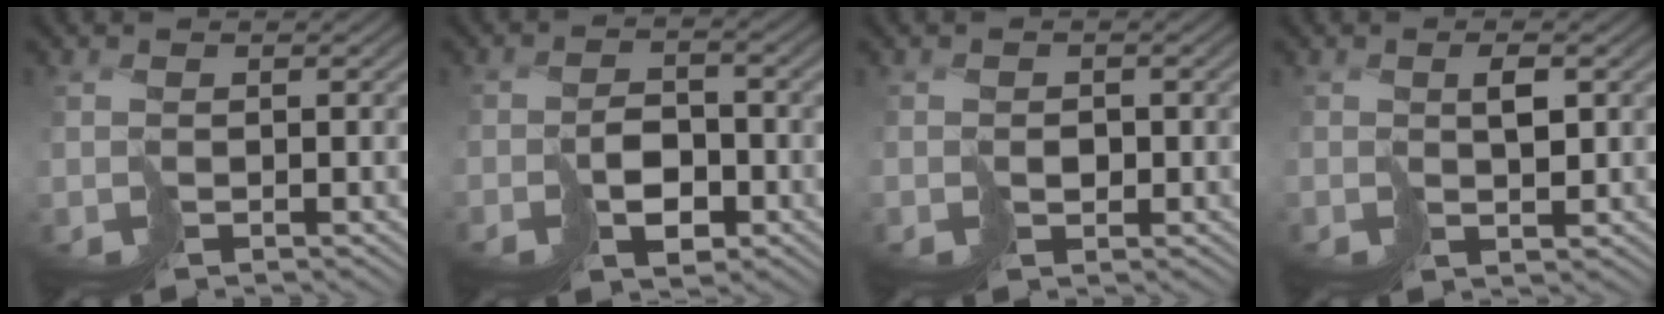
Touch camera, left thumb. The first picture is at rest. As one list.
[{"total": 2.9, "force": [-1.2, 2.0, 1.7], "torque": [-0.015, 0.006, -0.022]}, {"total": 0.9, "force": [0.1, 0.9, -0.1], "torque": [0.013, 0.002, 0.006]}, {"total": 1.7, "force": [1.4, -0.1, 0.8], "torque": [-0.010, 0.010, 0.033]}]